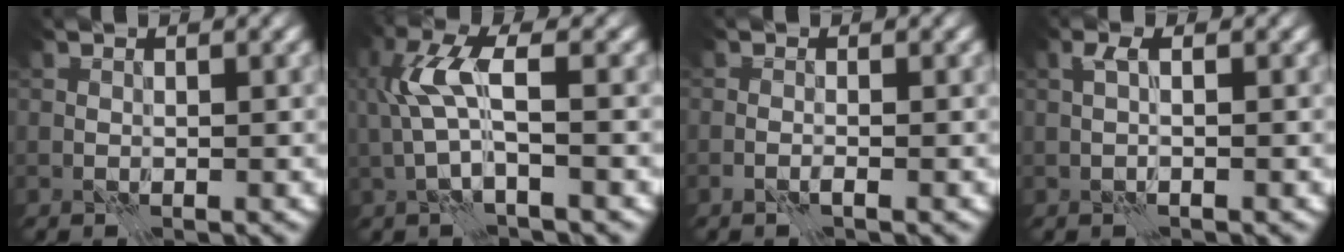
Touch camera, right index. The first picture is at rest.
{"total": 4.6, "force": [0.6, 1.2, 4.4], "torque": [-0.104, 0.013, 0.004]}
{"total": 0.7, "force": [0.1, -0.7, 0.2], "torque": [-0.002, 0.002, 0.000]}
{"total": 1.1, "force": [0.3, -0.3, 1.0], "torque": [-0.020, 0.009, 0.002]}